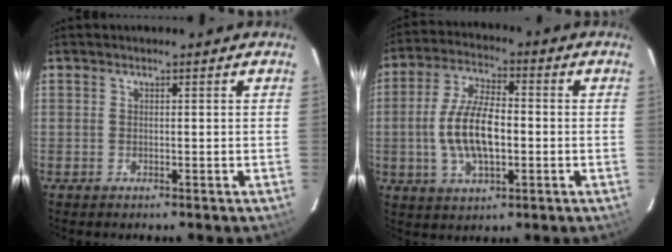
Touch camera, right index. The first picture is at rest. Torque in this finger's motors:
{"motor_torque": [0.88, -0.59, 0.38, 0.17]}